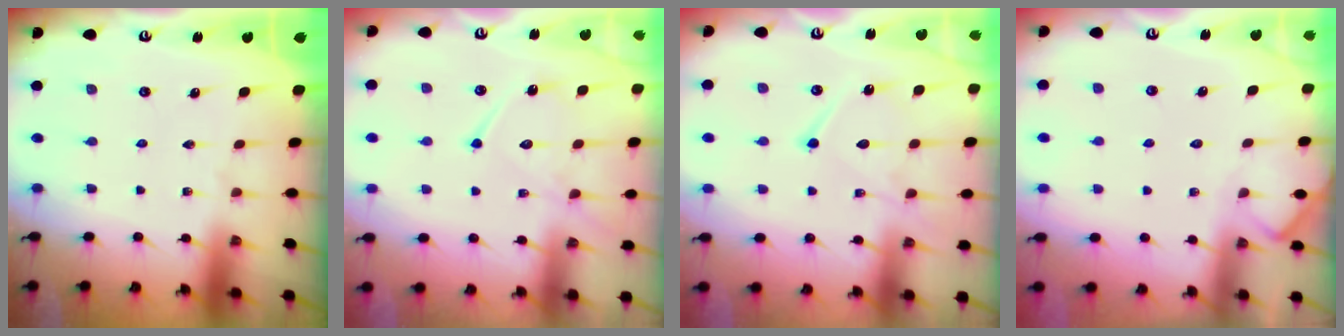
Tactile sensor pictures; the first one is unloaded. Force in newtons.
{"total": 13.6, "press": 13.6, "slide": 1.3}
{"total": 12.6, "press": 12.6, "slide": 1.2}
{"total": 4.9, "press": 4.9, "slide": 0.6}